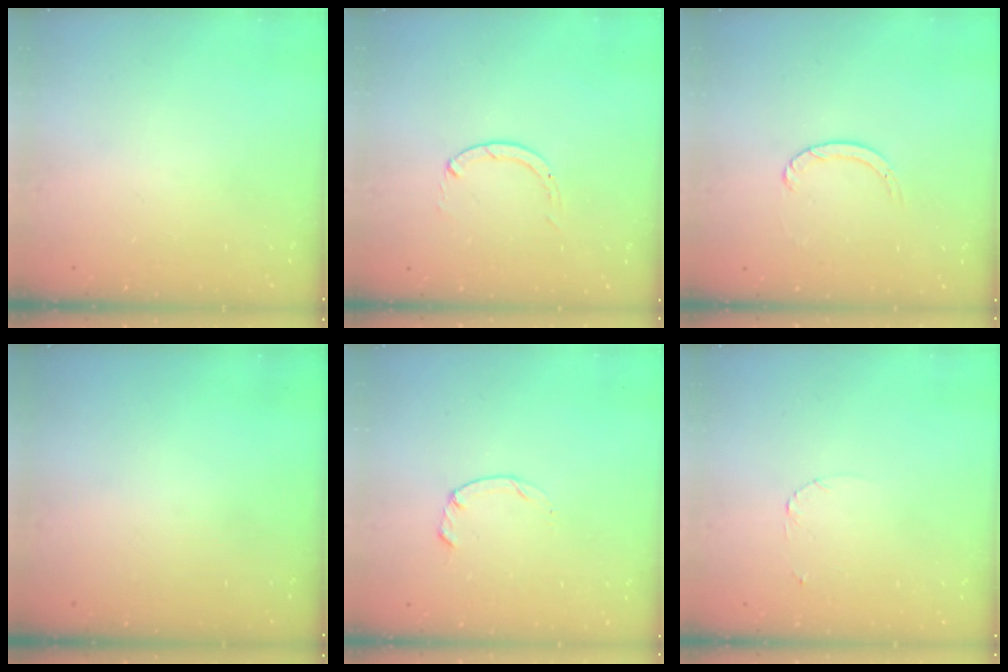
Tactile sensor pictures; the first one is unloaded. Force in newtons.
{"total": 0.0}
{"total": 1.3, "press": 1.2, "slide": 0.2}
{"total": 0.0}
{"total": 0.5, "press": 0.4, "slide": 0.3}
{"total": 1.6, "press": 1.6, "slide": 0.2}